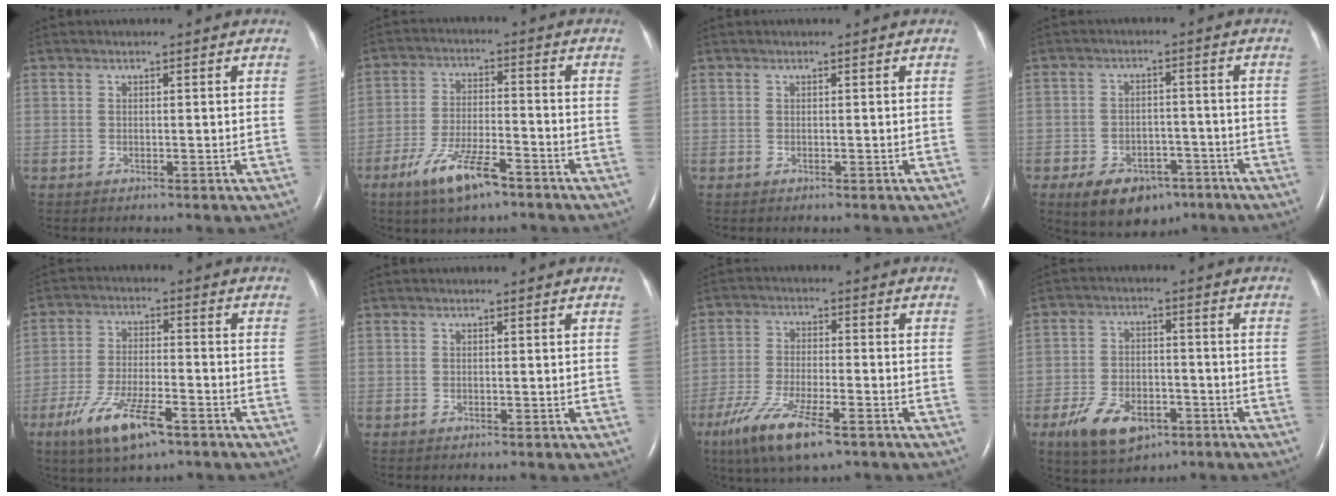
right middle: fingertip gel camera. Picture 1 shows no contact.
{"total": 9.2, "force": [-6.0, 2.1, 6.7], "torque": [-0.135, -0.011, -0.106]}
{"total": 0.0}
{"total": 9.8, "force": [-6.1, 5.9, 4.9], "torque": [-0.076, 0.009, -0.086]}
{"total": 10.2, "force": [-6.0, 2.5, 7.9], "torque": [-0.159, -0.016, -0.103]}
{"total": 0.0}
{"total": 10.6, "force": [-6.5, 2.2, 8.1], "torque": [-0.163, -0.023, -0.112]}
{"total": 9.5, "force": [-5.2, 5.1, 6.1], "torque": [-0.120, -0.004, -0.082]}